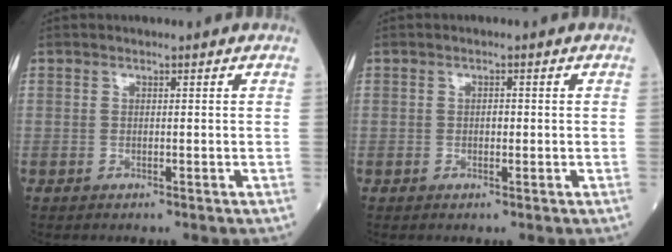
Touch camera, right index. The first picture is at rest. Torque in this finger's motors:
{"motor_torque": [-0.08, 0.09, -0.03, 0.02]}